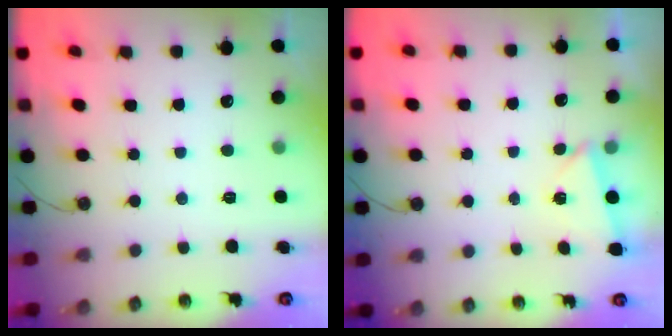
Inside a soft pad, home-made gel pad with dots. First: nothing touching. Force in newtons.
{"total": 2.5, "press": 2.4, "slide": 0.9}